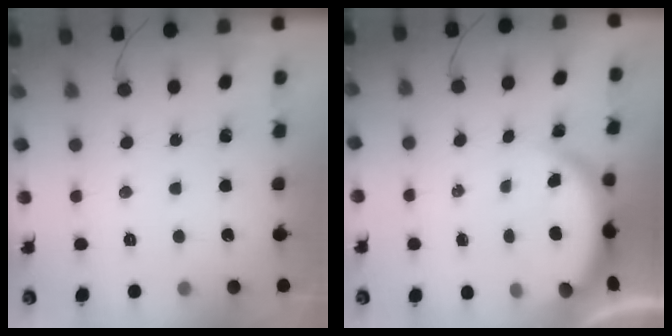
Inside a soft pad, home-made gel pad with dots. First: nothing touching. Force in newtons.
{"total": 3.8, "press": 3.8, "slide": 0.1}